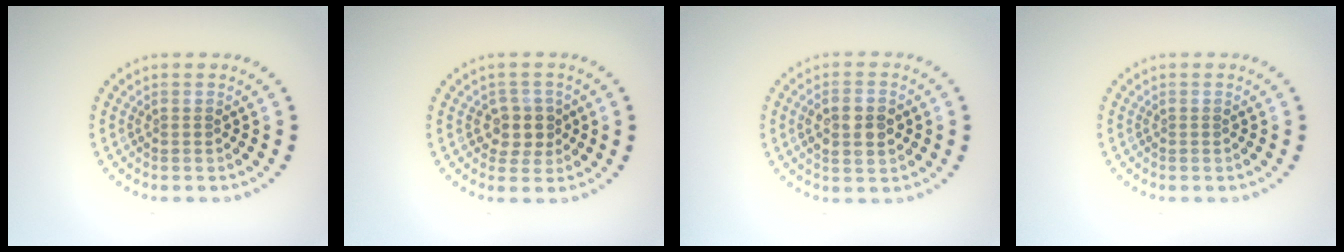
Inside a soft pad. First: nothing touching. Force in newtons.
{"total": 2.5, "press": 2.2, "slide": 1.2}
{"total": 2.9, "press": 2.9, "slide": 0.4}
{"total": 0.0}